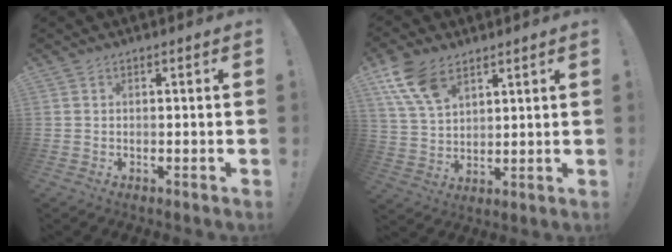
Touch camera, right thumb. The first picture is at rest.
{"total": 11.3, "force": [6.8, 6.3, 6.5], "torque": [-0.128, -0.027, 0.133]}